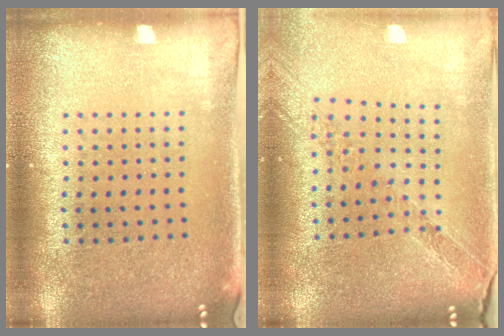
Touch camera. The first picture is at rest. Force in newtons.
{"total": 1.1, "press": 1.1, "slide": 0.2}